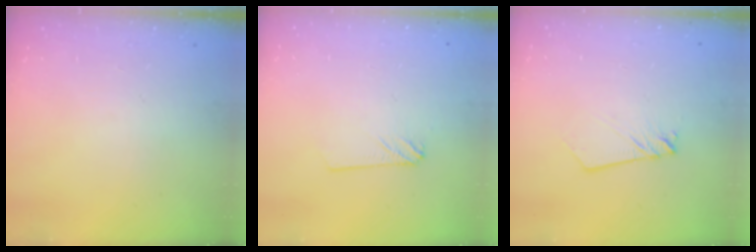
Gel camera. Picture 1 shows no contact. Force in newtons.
{"total": 2.4, "press": 2.4, "slide": 0.2}
{"total": 2.7, "press": 2.6, "slide": 0.3}